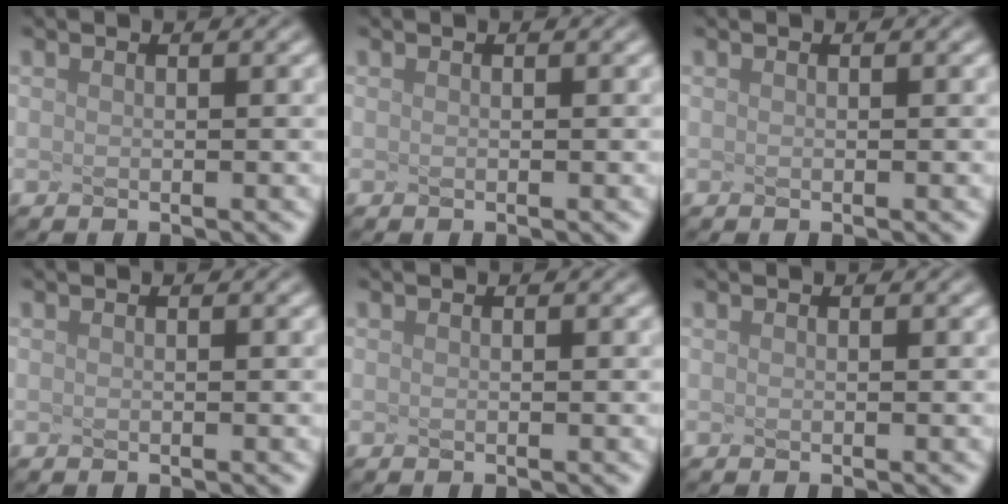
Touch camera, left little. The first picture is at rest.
{"total": 0.0}
{"total": 0.0}
{"total": 0.0}
{"total": 0.0}
{"total": 0.0}